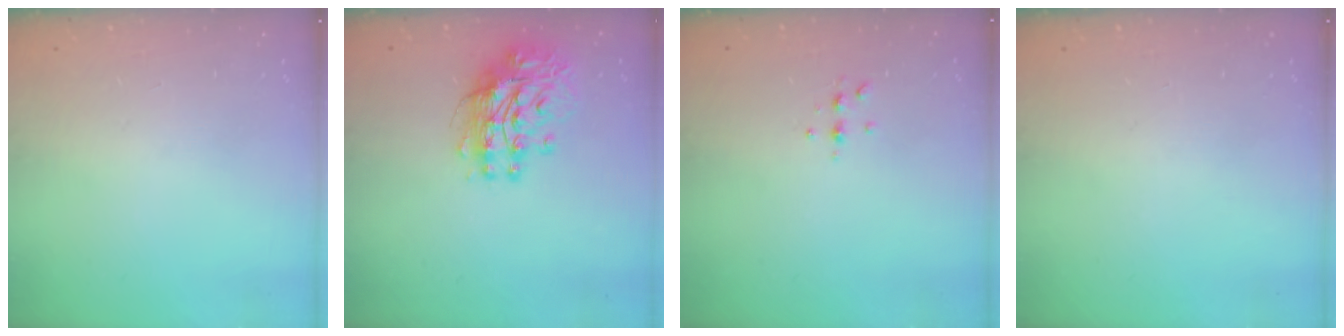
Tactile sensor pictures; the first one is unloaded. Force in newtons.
{"total": 12.3, "press": 12.2, "slide": 1.1}
{"total": 4.4, "press": 4.3, "slide": 0.5}
{"total": 0.0}